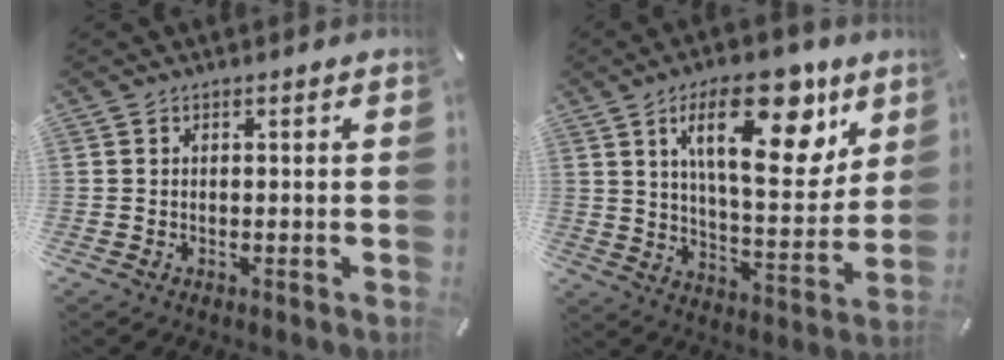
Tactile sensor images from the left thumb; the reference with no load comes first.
{"total": 22.1, "force": [11.3, 9.2, 16.7], "torque": [-0.242, -0.050, 0.175]}